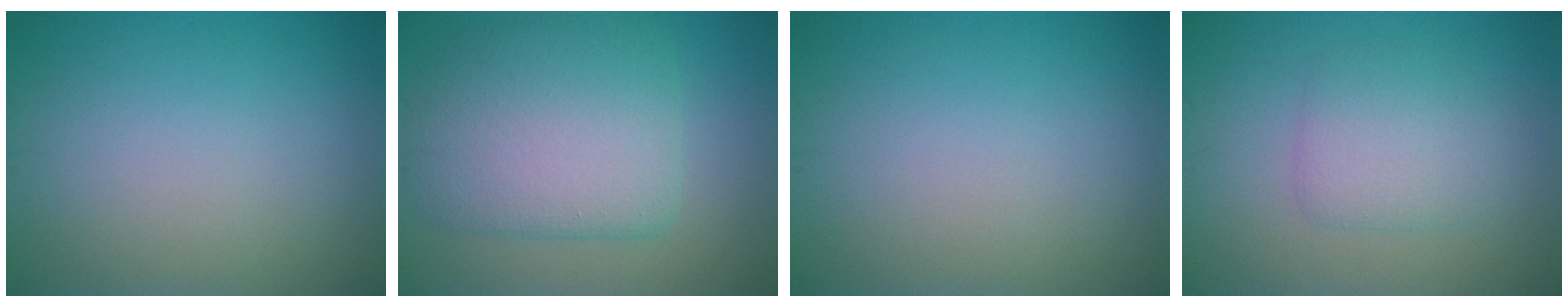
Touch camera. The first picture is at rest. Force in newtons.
{"total": 8.1, "press": 8.1, "slide": 0.8}
{"total": 0.0}
{"total": 3.0, "press": 3.0, "slide": 0.0}